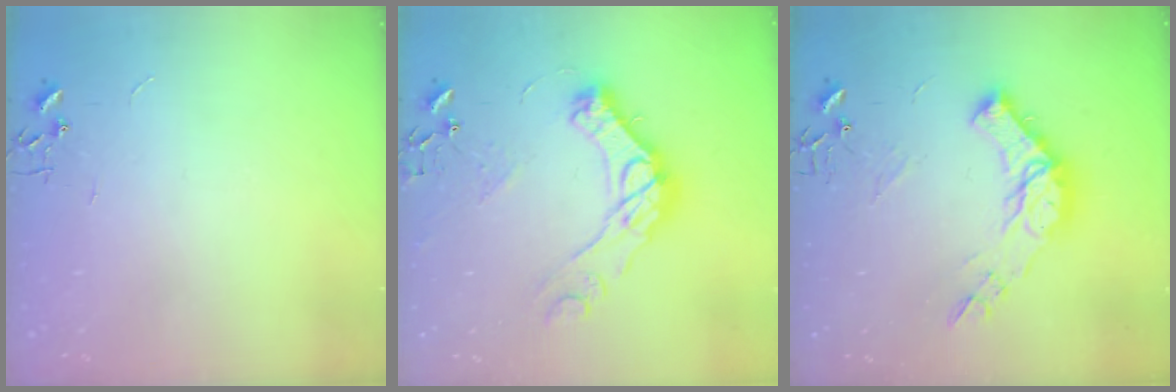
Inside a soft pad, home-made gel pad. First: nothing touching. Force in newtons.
{"total": 18.7, "press": 18.6, "slide": 1.4}
{"total": 16.5, "press": 16.5, "slide": 1.5}